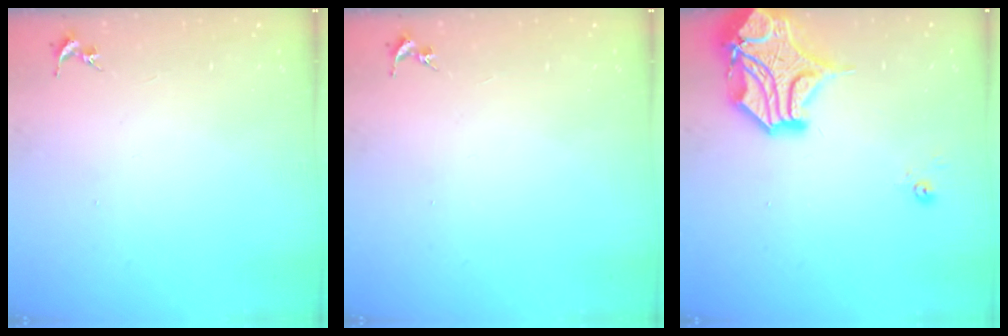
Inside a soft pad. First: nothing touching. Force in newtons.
{"total": 0.0}
{"total": 16.9, "press": 16.8, "slide": 2.5}